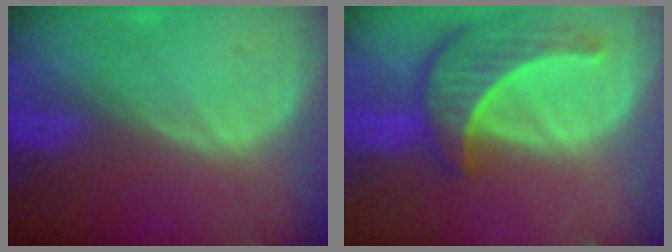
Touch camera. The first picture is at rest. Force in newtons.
{"total": 7.8, "press": 7.5, "slide": 2.4}